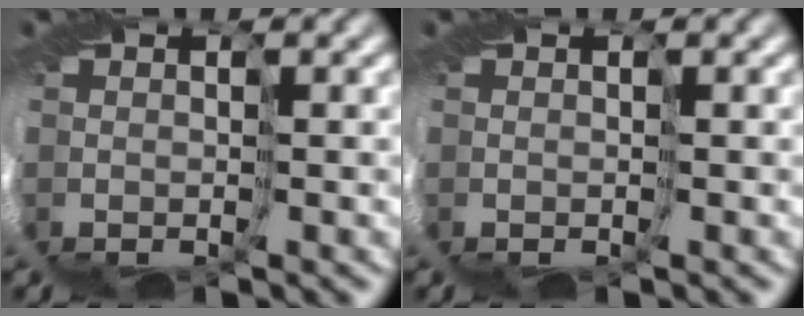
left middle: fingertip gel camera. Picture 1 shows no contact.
{"total": 0.0}